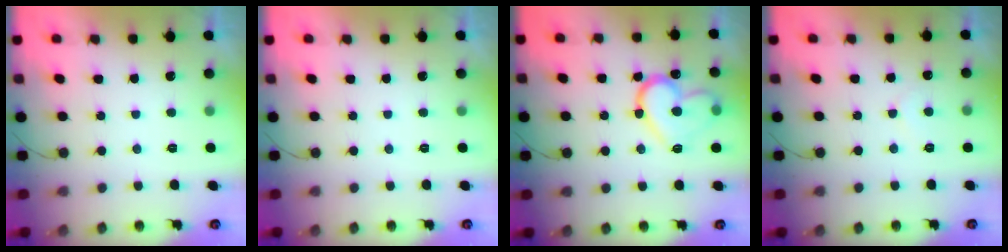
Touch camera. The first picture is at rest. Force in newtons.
{"total": 0.0}
{"total": 15.4, "press": 15.3, "slide": 1.7}
{"total": 4.3, "press": 4.3, "slide": 0.3}